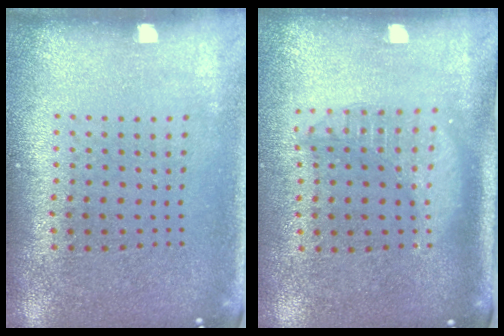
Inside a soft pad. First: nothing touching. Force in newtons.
{"total": 1.8, "press": 1.5, "slide": 0.9}